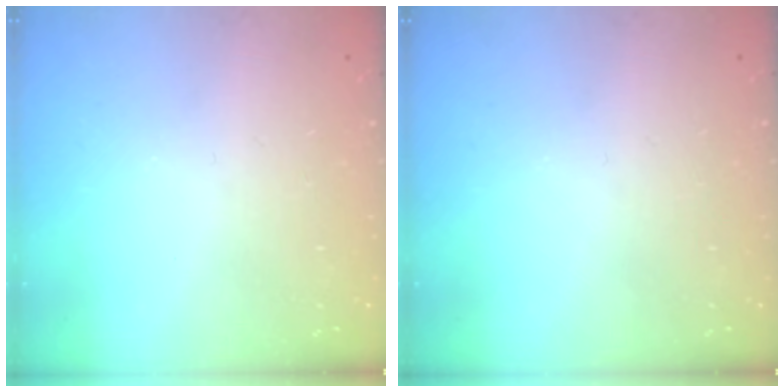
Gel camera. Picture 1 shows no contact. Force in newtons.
{"total": 0.0}